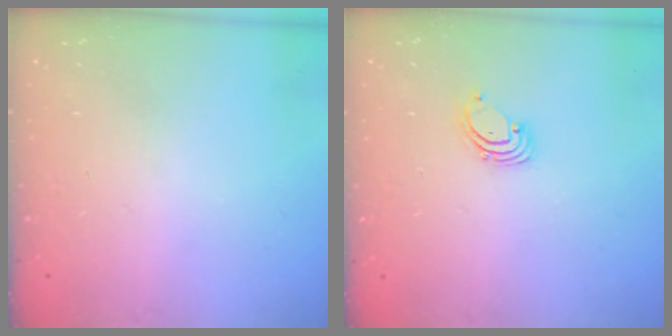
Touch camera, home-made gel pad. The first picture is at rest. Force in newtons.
{"total": 1.5, "press": 1.5, "slide": 0.1}